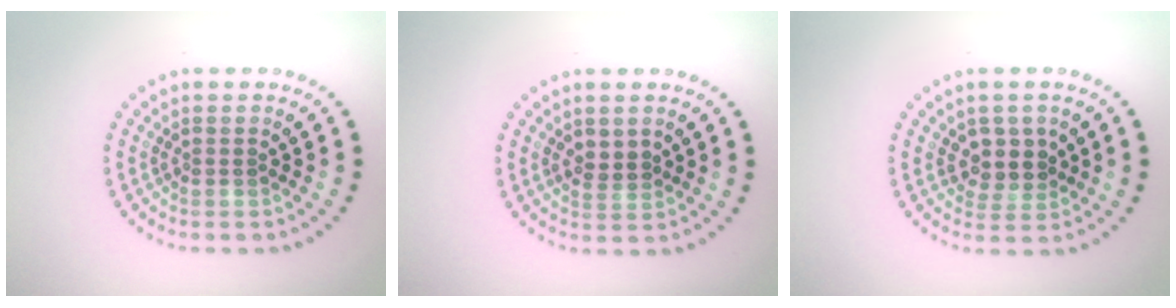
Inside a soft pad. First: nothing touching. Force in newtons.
{"total": 1.9, "press": 1.8, "slide": 0.6}
{"total": 2.7, "press": 2.3, "slide": 1.4}